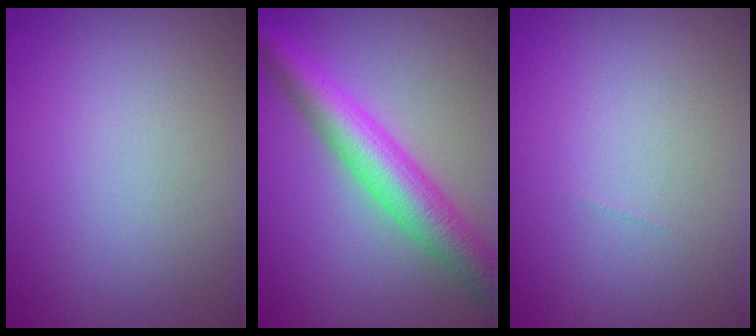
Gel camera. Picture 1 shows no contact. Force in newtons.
{"total": 6.4, "press": 6.4, "slide": 0.1}
{"total": 0.0}